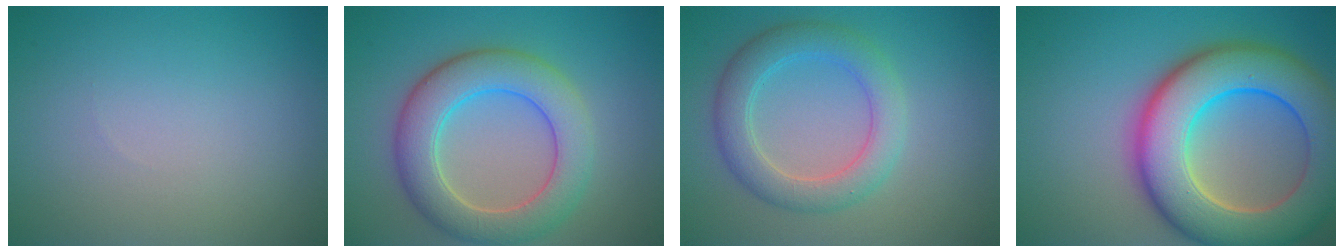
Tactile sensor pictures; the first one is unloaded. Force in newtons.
{"total": 7.1, "press": 7.1, "slide": 0.3}
{"total": 4.5, "press": 4.5, "slide": 0.2}
{"total": 12.2, "press": 12.1, "slide": 0.6}